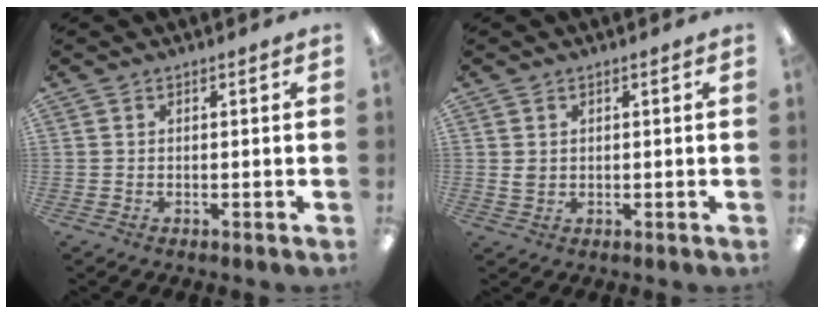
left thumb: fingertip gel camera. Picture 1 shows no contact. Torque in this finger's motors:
{"motor_torque": [-0.56, 0.37, -0.37, 0.36, 0.02]}